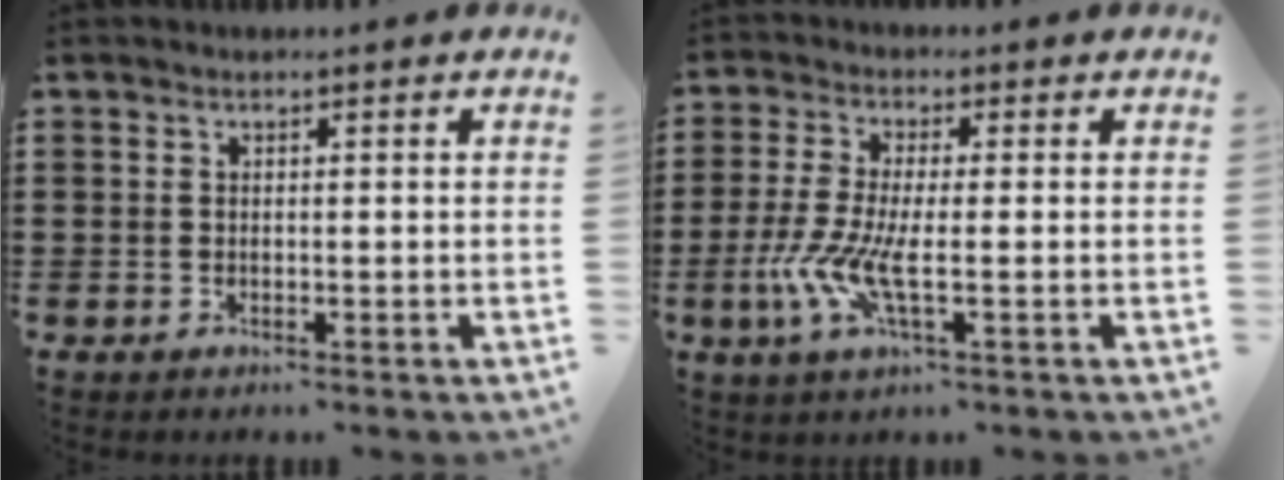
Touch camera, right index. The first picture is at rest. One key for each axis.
{"total": 7.3, "fx": -2.0, "fy": 1.8, "fz": 6.8, "tx": -0.160, "ty": -0.019, "tz": -0.041}